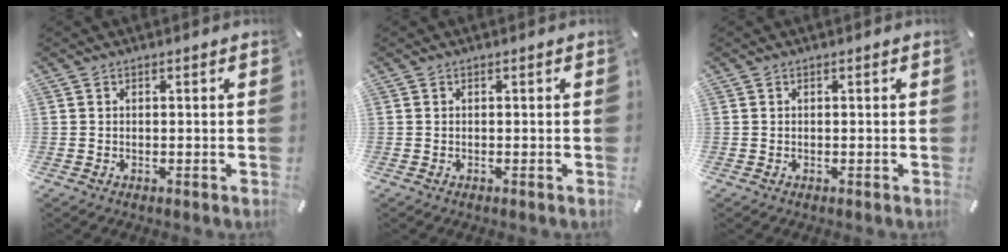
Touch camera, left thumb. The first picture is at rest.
{"total": 0.0}
{"total": 0.0}